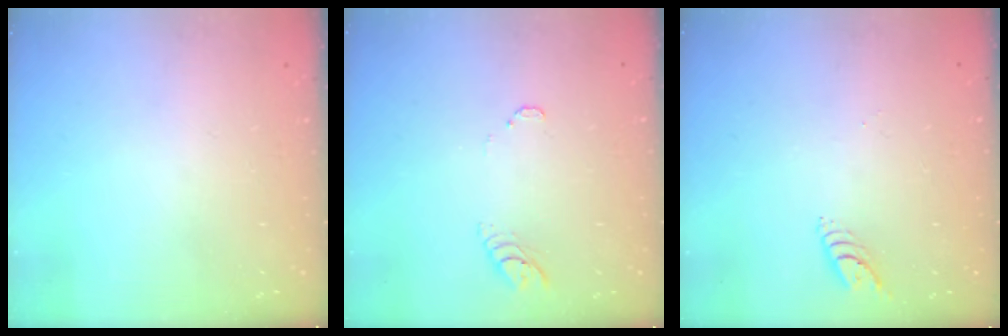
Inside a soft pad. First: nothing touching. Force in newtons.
{"total": 3.7, "press": 3.7, "slide": 0.4}
{"total": 5.2, "press": 5.2, "slide": 0.2}